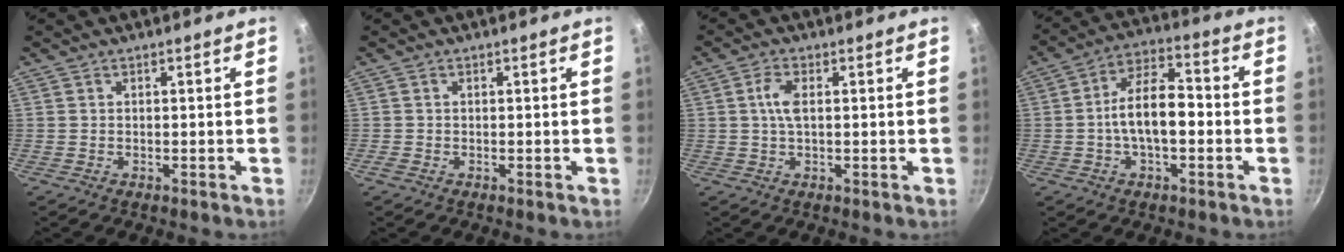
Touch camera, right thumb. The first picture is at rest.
{"total": 0.5, "force": [-0.2, 0.4, 0.3], "torque": [-0.005, 0.001, -0.005]}
{"total": 3.7, "force": [0.6, 1.5, 3.3], "torque": [-0.075, 0.007, 0.010]}
{"total": 11.0, "force": [-1.4, 5.5, 9.4], "torque": [-0.140, 0.040, -0.034]}